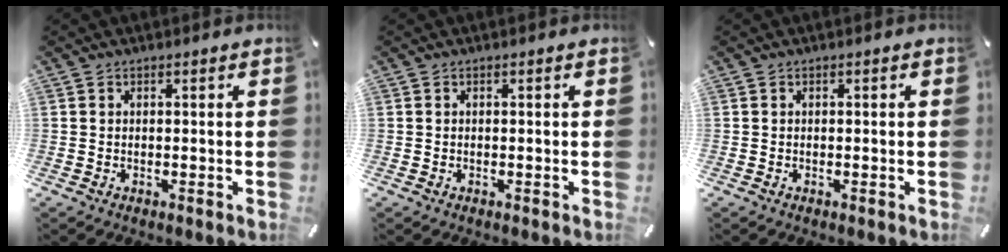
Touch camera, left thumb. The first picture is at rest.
{"total": 0.0}
{"total": 0.0}